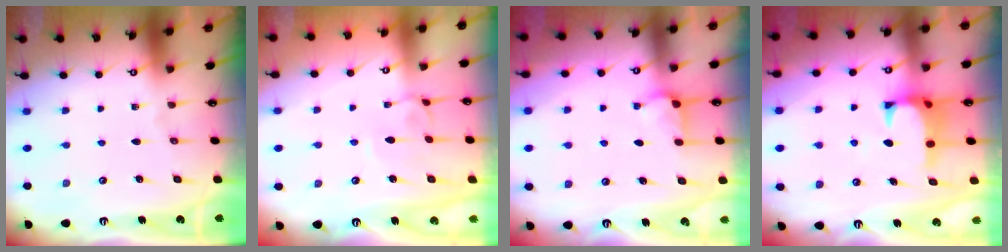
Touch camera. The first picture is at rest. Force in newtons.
{"total": 4.1, "press": 4.1, "slide": 0.1}
{"total": 3.0, "press": 2.9, "slide": 0.5}
{"total": 1.4, "press": 1.2, "slide": 0.7}